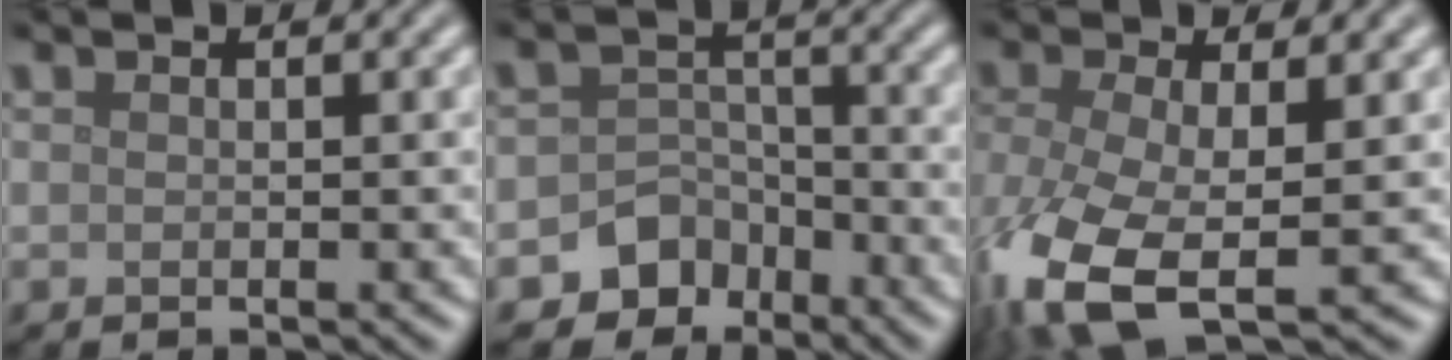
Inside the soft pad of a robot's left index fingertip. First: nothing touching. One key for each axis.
{"total": 5.2, "fx": -3.4, "fy": 3.8, "fz": 1.0, "tx": 0.010, "ty": 0.007, "tz": -0.056}
{"total": 8.9, "fx": -3.0, "fy": 4.1, "fz": 7.3, "tx": -0.175, "ty": -0.026, "tz": -0.056}